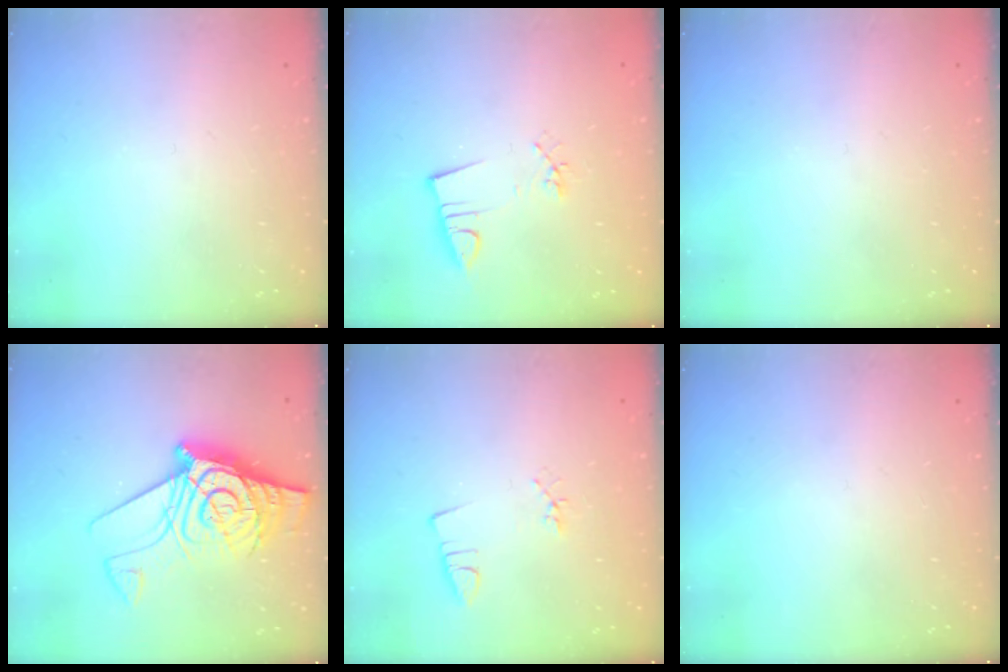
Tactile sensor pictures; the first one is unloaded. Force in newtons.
{"total": 3.5, "press": 2.0, "slide": 2.8}
{"total": 0.0}
{"total": 16.6, "press": 16.5, "slide": 1.8}
{"total": 2.4, "press": 1.9, "slide": 1.5}
{"total": 0.0}